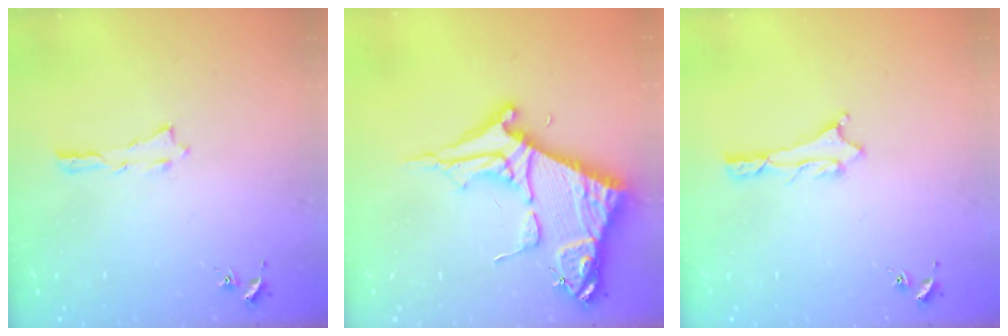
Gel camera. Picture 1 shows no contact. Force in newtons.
{"total": 11.0, "press": 10.9, "slide": 1.1}
{"total": 0.9, "press": 0.8, "slide": 0.1}